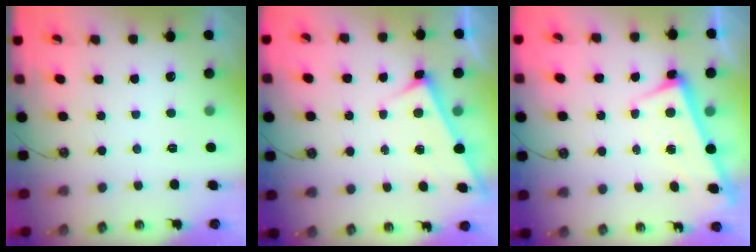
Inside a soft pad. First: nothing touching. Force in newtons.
{"total": 5.4, "press": 5.4, "slide": 0.2}
{"total": 2.8, "press": 2.8, "slide": 0.4}